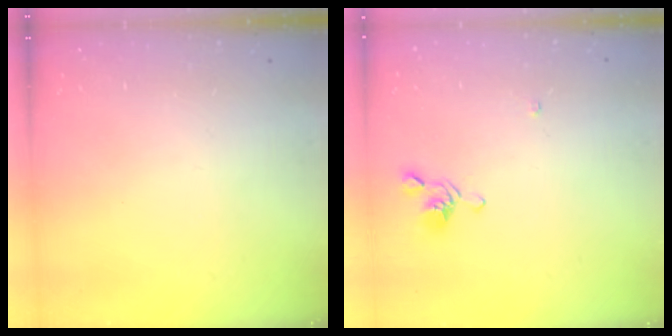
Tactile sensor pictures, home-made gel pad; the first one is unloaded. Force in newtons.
{"total": 1.9, "press": 1.8, "slide": 0.4}